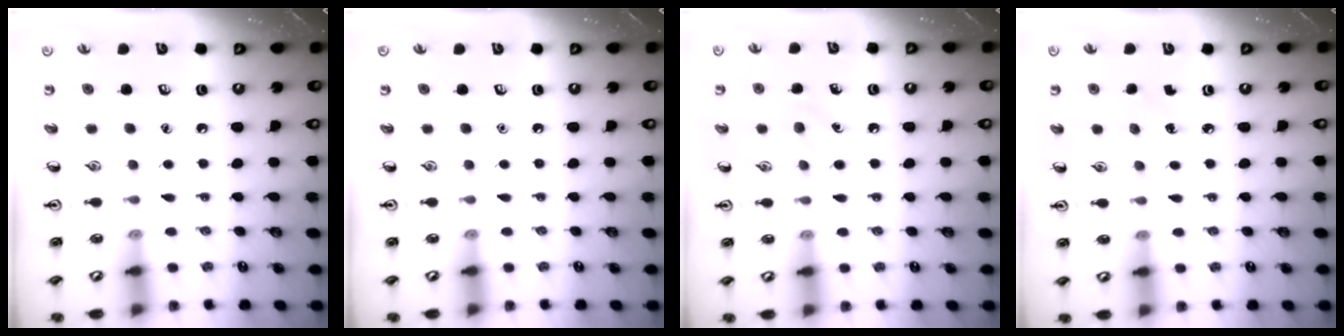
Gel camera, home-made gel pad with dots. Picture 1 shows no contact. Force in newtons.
{"total": 0.0}
{"total": 6.5, "press": 6.3, "slide": 1.7}
{"total": 1.9, "press": 1.7, "slide": 0.8}